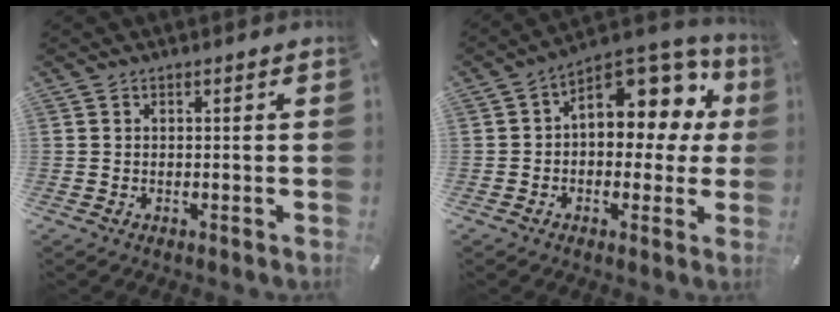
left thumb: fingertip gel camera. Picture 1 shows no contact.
{"total": 12.6, "force": [4.8, 8.0, 8.4], "torque": [-0.101, -0.046, 0.082]}